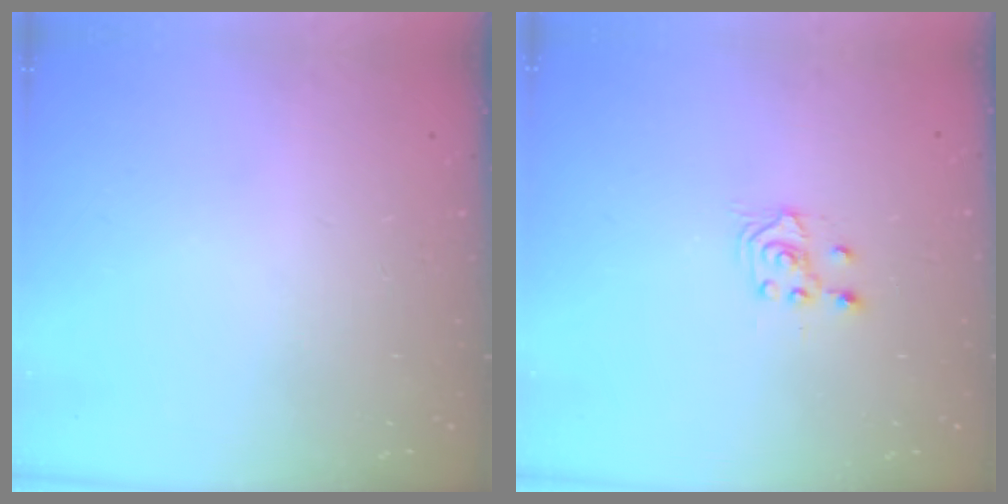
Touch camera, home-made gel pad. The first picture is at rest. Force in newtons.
{"total": 2.5, "press": 2.4, "slide": 0.7}